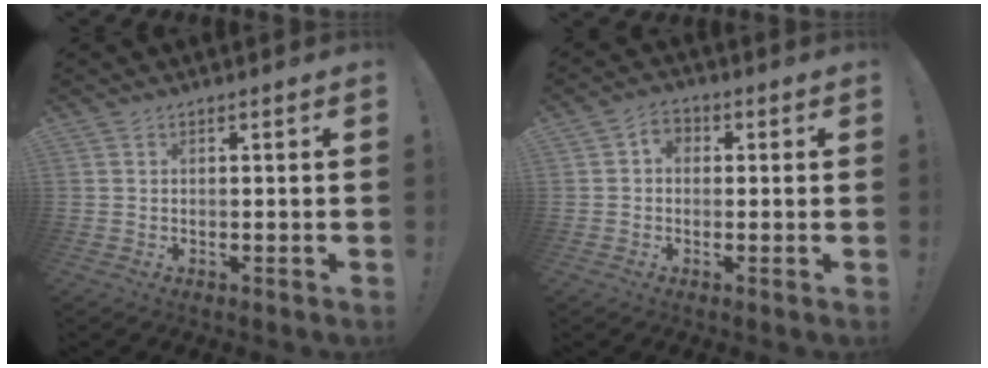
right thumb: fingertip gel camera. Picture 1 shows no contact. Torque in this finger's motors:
{"motor_torque": [0.00, 0.00, -0.02, 0.14, 0.00]}